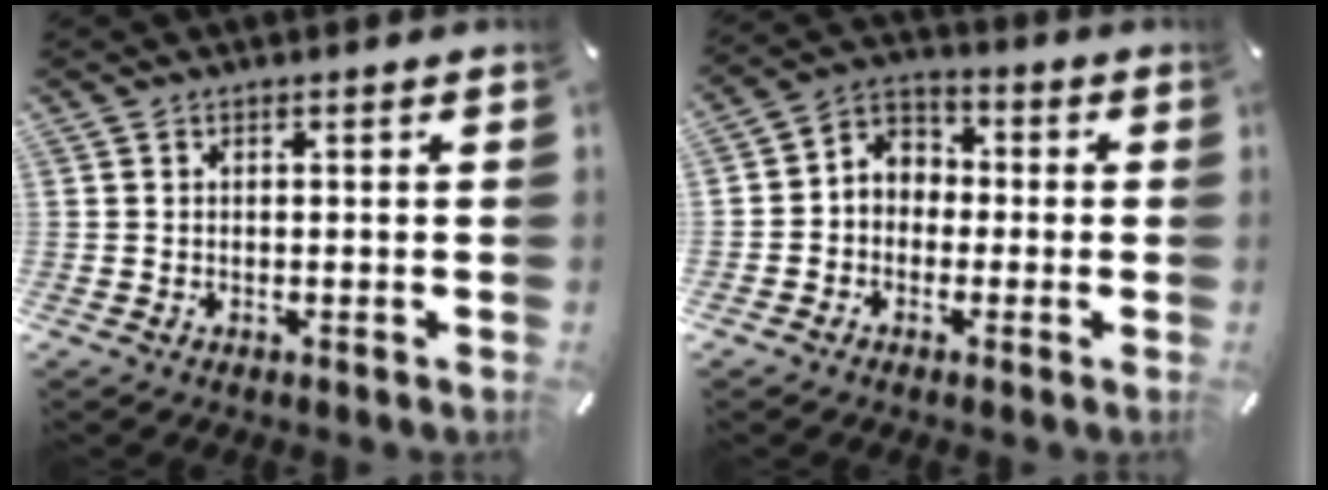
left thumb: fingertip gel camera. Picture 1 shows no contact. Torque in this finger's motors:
{"motor_torque": [0.44, 0.96, 0.31, 0.09, 0.13]}